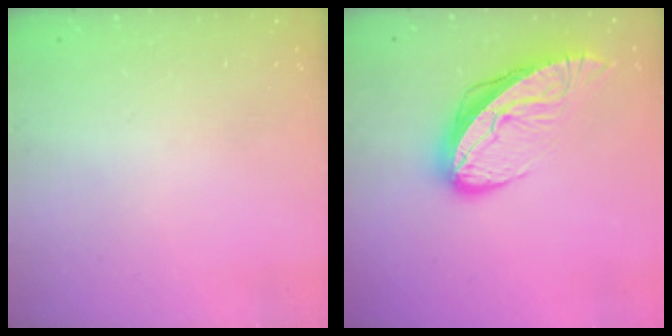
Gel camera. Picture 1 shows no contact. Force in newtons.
{"total": 11.1, "press": 11.0, "slide": 1.3}